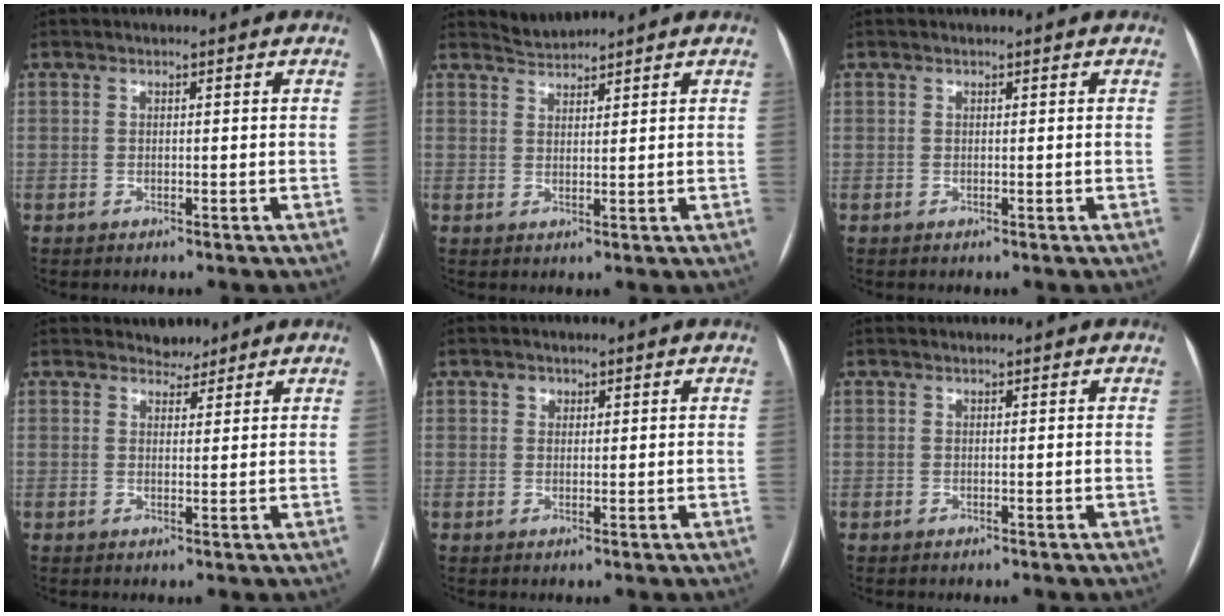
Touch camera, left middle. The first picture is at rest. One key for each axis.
{"total": 2.3, "fx": 2.2, "fy": -0.3, "fz": -0.6, "tx": 0.002, "ty": 0.004, "tz": 0.048}
{"total": 0.0}
{"total": 2.5, "fx": 2.2, "fy": 1.1, "fz": -0.1, "tx": 0.005, "ty": 0.000, "tz": 0.032}
{"total": 1.6, "fx": 0.9, "fy": 1.2, "fz": 0.3, "tx": -0.002, "ty": 0.000, "tz": 0.012}
{"total": 0.8, "fx": 0.7, "fy": 0.2, "fz": 0.1, "tx": -0.006, "ty": 0.015, "tz": 0.015}